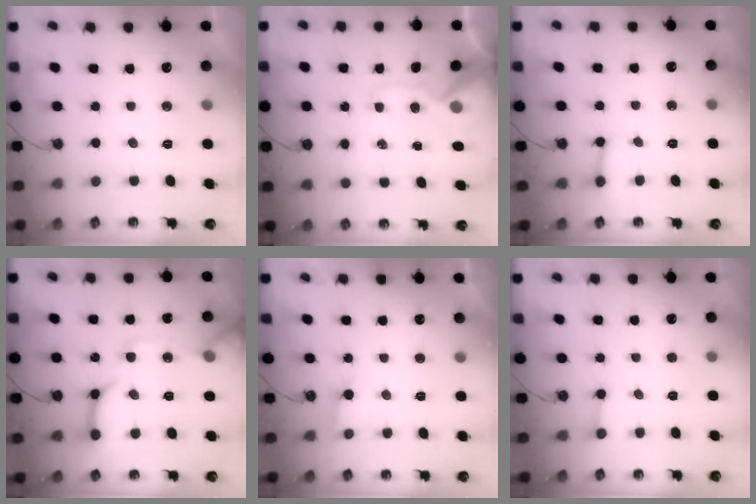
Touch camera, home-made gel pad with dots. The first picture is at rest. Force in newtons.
{"total": 13.5, "press": 13.4, "slide": 1.9}
{"total": 3.0, "press": 3.0, "slide": 0.3}
{"total": 16.6, "press": 16.5, "slide": 1.8}
{"total": 4.7, "press": 4.6, "slide": 0.4}
{"total": 2.4, "press": 2.4, "slide": 0.1}